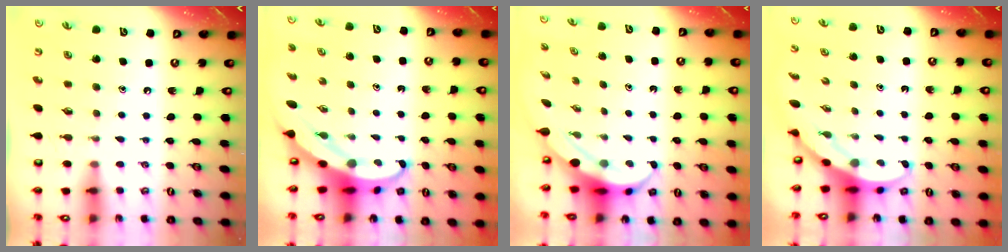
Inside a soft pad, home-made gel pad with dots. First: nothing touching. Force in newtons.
{"total": 6.1, "press": 6.0, "slide": 0.7}
{"total": 4.3, "press": 4.1, "slide": 1.1}
{"total": 3.8, "press": 3.8, "slide": 0.2}